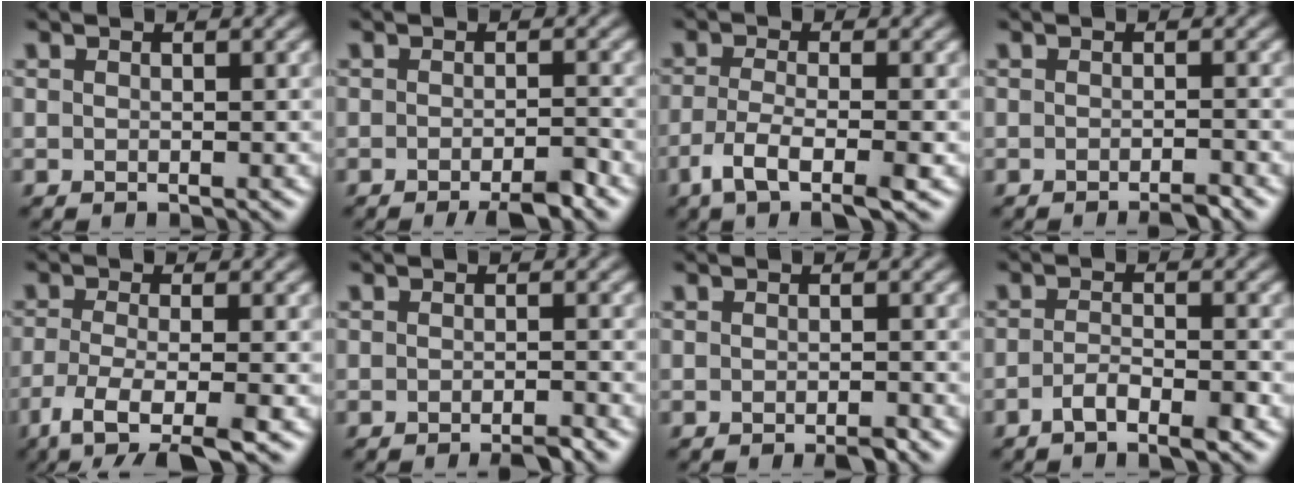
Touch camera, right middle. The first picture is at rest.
{"total": 3.2, "force": [-2.3, 0.7, 2.1], "torque": [-0.030, 0.003, -0.033]}
{"total": 4.2, "force": [-2.2, 1.0, 3.4], "torque": [-0.075, -0.006, -0.047]}
{"total": 1.5, "force": [-1.2, 0.1, 0.8], "torque": [-0.011, 0.002, -0.018]}
{"total": 5.4, "force": [-3.2, 1.1, 4.2], "torque": [-0.078, -0.006, -0.065]}
{"total": 1.9, "force": [-1.6, 0.1, 1.0], "torque": [-0.013, 0.001, -0.022]}
{"total": 1.5, "force": [-1.1, 0.4, 1.0], "torque": [-0.014, 0.000, -0.014]}
{"total": 2.7, "force": [-1.7, 0.7, 1.9], "torque": [-0.036, 0.006, -0.033]}